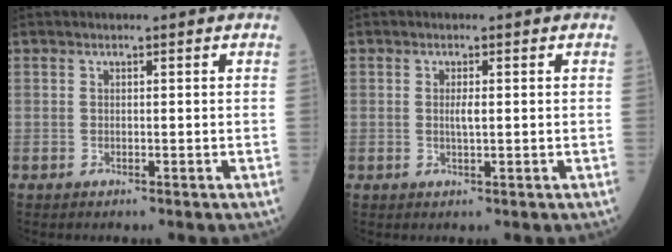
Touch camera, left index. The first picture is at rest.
{"total": 1.5, "force": [-0.1, 0.2, 1.5], "torque": [-0.029, -0.003, -0.002]}